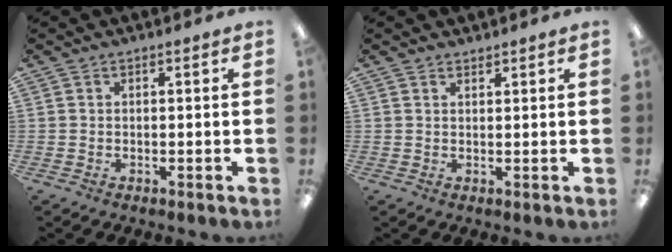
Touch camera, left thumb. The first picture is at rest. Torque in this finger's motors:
{"motor_torque": [-0.12, 0.01, -0.11, -0.14, 0.00]}